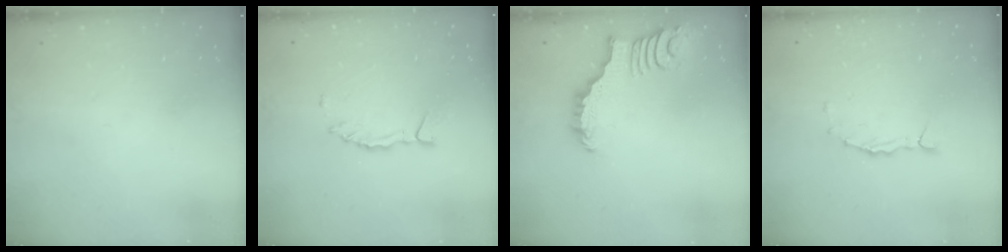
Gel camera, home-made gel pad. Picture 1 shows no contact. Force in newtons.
{"total": 2.9, "press": 2.9, "slide": 0.3}
{"total": 2.4, "press": 2.4, "slide": 0.3}
{"total": 2.2, "press": 2.2, "slide": 0.2}